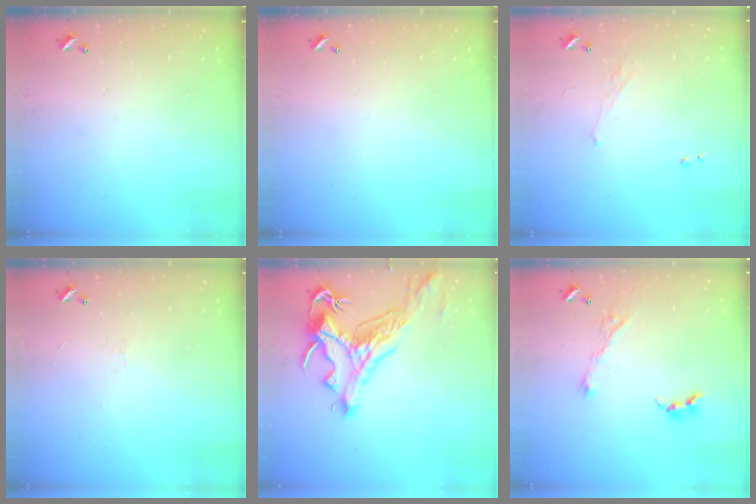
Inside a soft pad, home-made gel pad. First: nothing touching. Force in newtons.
{"total": 0.0}
{"total": 0.7, "press": 0.0, "slide": 0.7}
{"total": 0.7, "press": 0.3, "slide": 0.7}
{"total": 2.2, "press": 1.7, "slide": 1.3}
{"total": 3.7, "press": 3.7, "slide": 0.2}